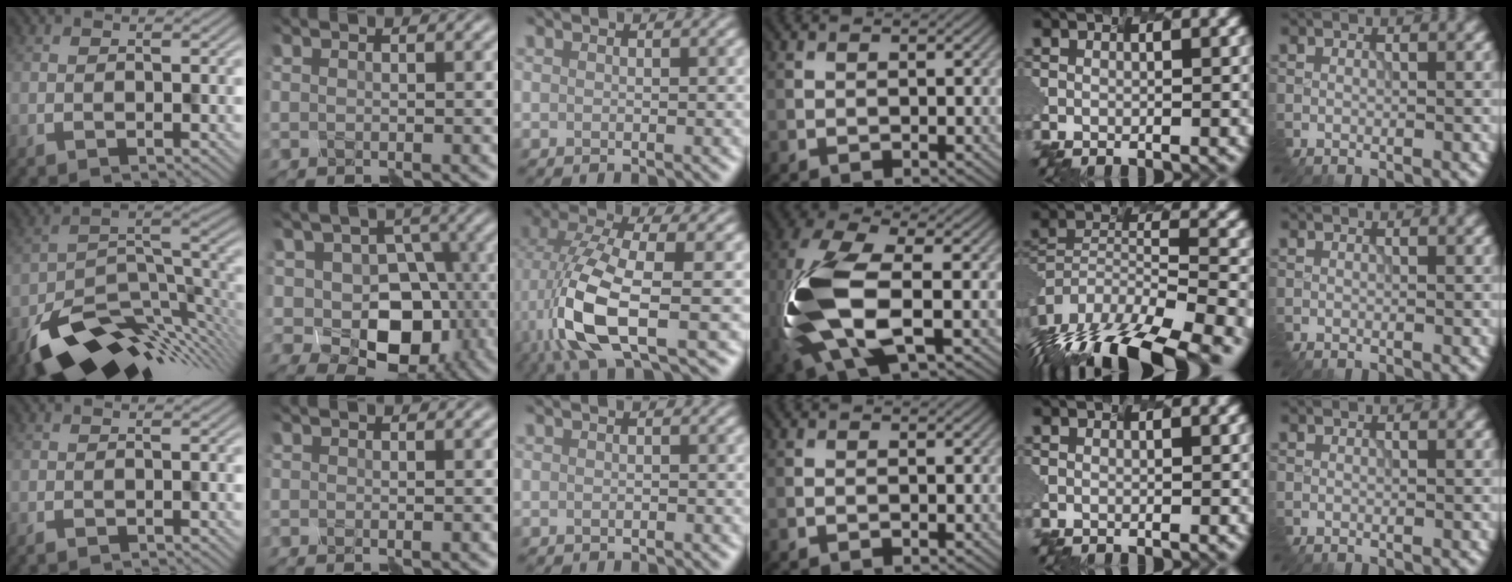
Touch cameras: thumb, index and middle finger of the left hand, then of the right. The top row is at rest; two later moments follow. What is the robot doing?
{"motion": "assemble", "object": "markers"}